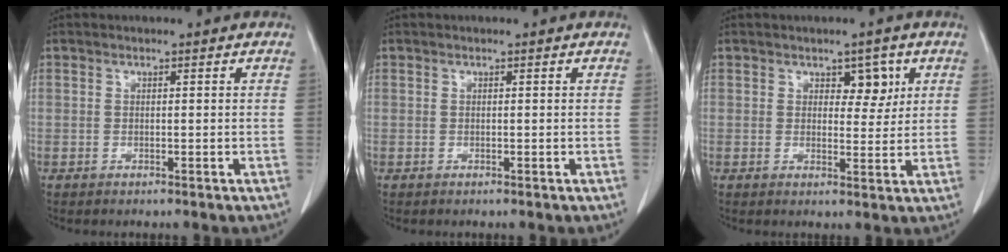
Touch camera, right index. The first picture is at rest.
{"total": 0.0}
{"total": 3.7, "force": [1.7, 2.1, 2.5], "torque": [-0.026, 0.002, 0.024]}